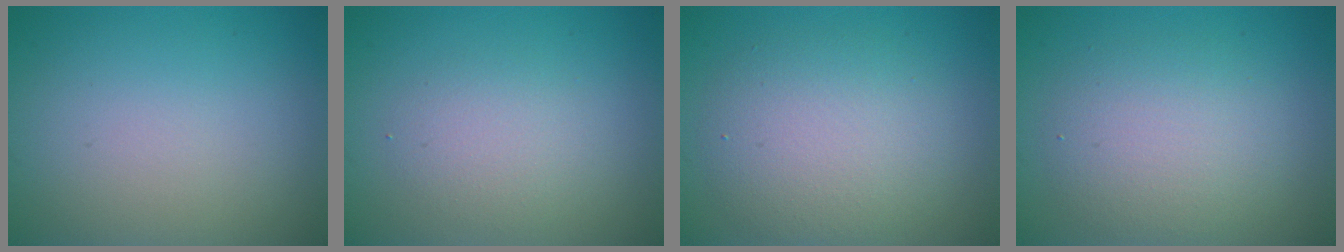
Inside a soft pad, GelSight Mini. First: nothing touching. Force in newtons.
{"total": 2.4, "press": 2.4, "slide": 0.2}
{"total": 5.2, "press": 5.2, "slide": 0.2}
{"total": 4.2, "press": 4.2, "slide": 0.0}